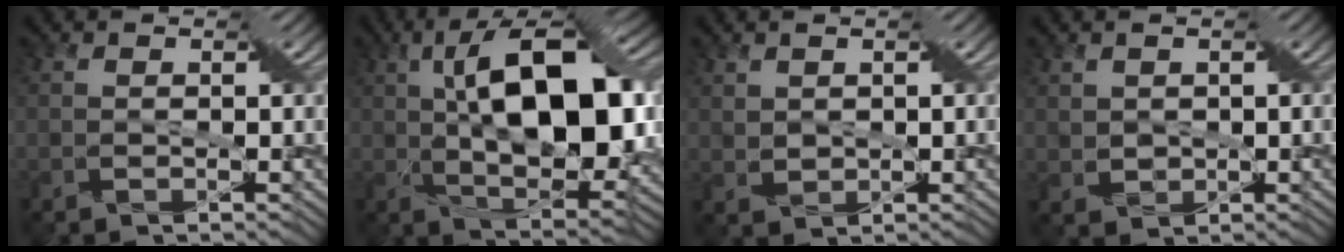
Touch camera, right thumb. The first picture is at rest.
{"total": 12.9, "force": [2.5, 4.9, 11.7], "torque": [-0.200, 0.012, 0.047]}
{"total": 1.6, "force": [1.2, 0.8, 0.6], "torque": [-0.038, -0.005, 0.033]}
{"total": 1.5, "force": [0.9, 1.1, 0.5], "torque": [-0.039, -0.008, 0.023]}